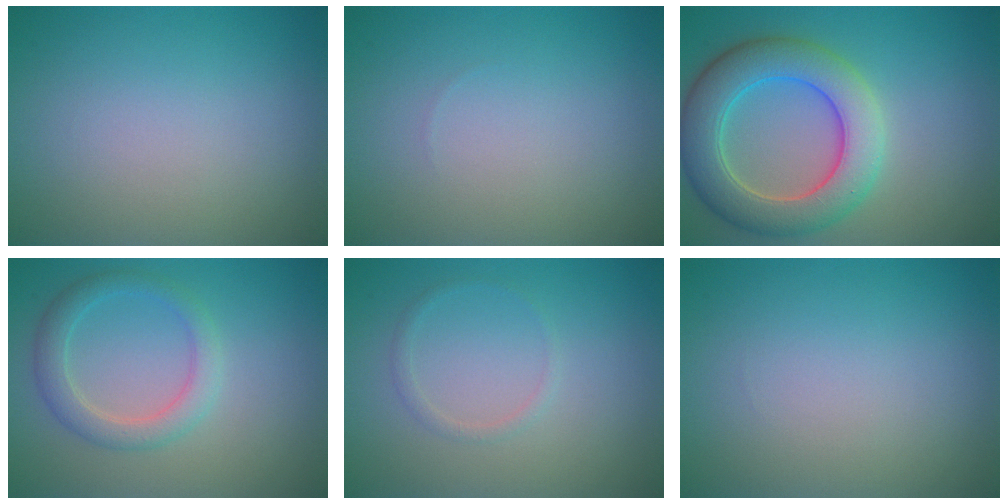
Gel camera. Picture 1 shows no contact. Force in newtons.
{"total": 0.0}
{"total": 7.3, "press": 7.3, "slide": 0.4}
{"total": 2.8, "press": 2.8, "slide": 0.1}
{"total": 0.9, "press": 0.9, "slide": 0.1}
{"total": 0.0}